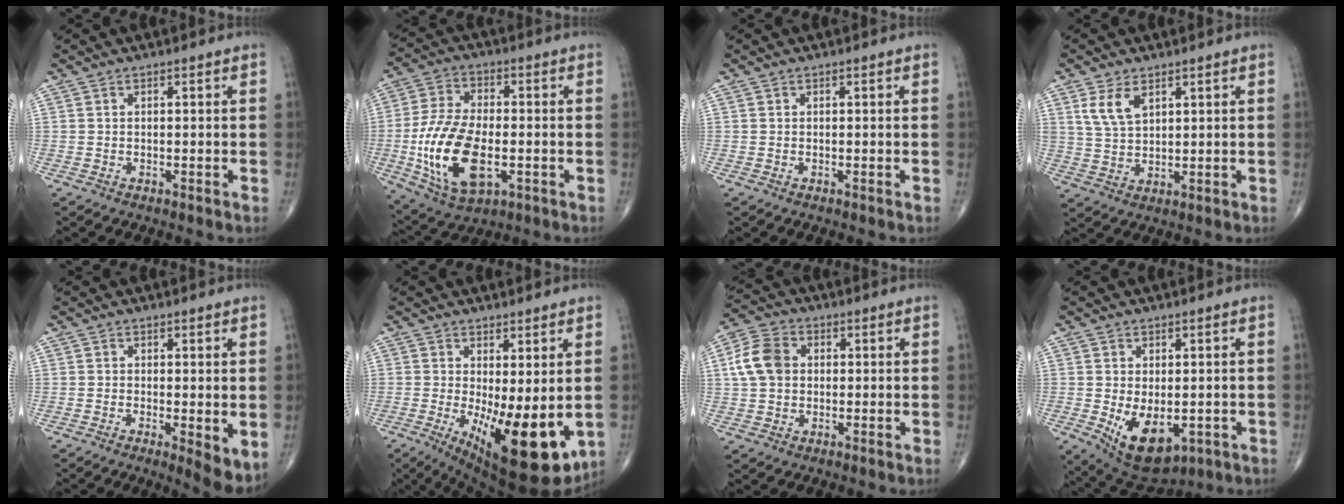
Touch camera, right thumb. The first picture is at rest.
{"total": 17.6, "force": [-3.4, 9.3, 14.6], "torque": [-0.284, 0.002, -0.051]}
{"total": 0.0}
{"total": 5.9, "force": [3.0, 3.2, 4.0], "torque": [-0.071, -0.013, 0.067]}
{"total": 5.4, "force": [-0.6, 1.7, 5.1], "torque": [-0.075, -0.017, -0.011]}
{"total": 15.8, "force": [-2.6, 5.8, 14.5], "torque": [-0.215, -0.037, -0.017]}
{"total": 8.4, "force": [1.2, 6.4, 5.2], "torque": [-0.096, 0.015, 0.016]}
{"total": 10.4, "force": [-2.3, 6.0, 8.2], "torque": [-0.118, -0.015, -0.015]}